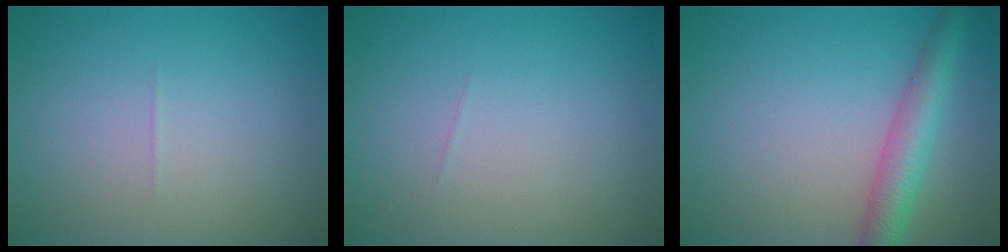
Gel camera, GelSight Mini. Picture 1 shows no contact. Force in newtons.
{"total": 0.0}
{"total": 4.1, "press": 4.1, "slide": 0.1}